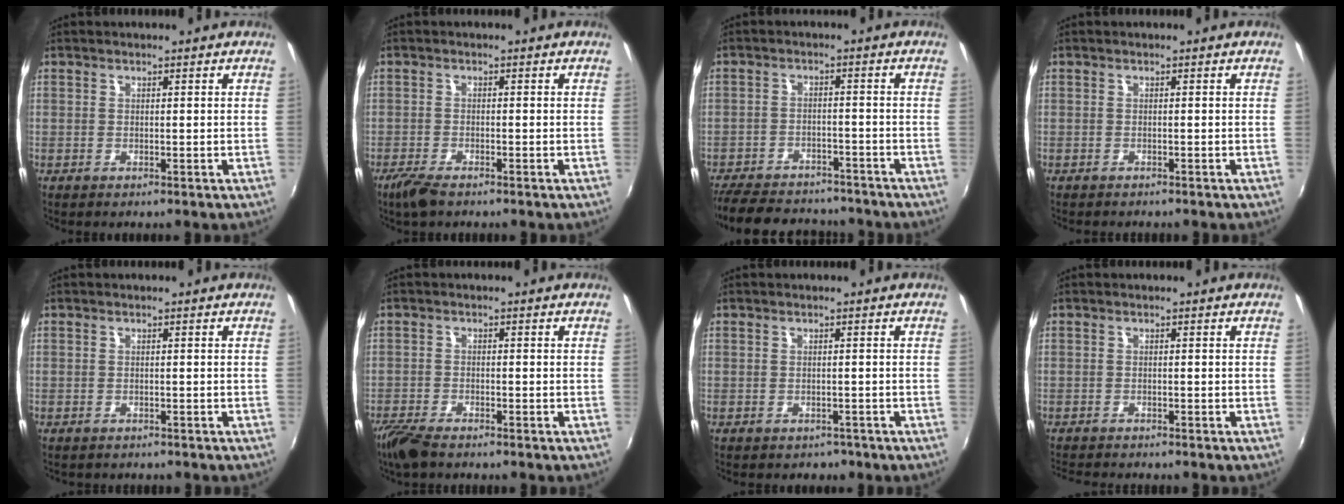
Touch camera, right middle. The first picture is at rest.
{"total": 4.0, "force": [-3.0, 1.1, 2.4], "torque": [-0.065, -0.011, -0.059]}
{"total": 17.2, "force": [-14.6, 6.4, 6.4], "torque": [-0.155, 0.007, -0.208]}
{"total": 1.0, "force": [-1.0, 0.1, 0.1], "torque": [-0.006, -0.006, -0.015]}
{"total": 0.8, "force": [-0.8, 0.3, 0.1], "torque": [-0.006, -0.003, -0.010]}
{"total": 5.8, "force": [-4.7, 1.5, 3.1], "torque": [-0.088, -0.021, -0.093]}
{"total": 2.3, "force": [-1.5, 1.6, 0.4], "torque": [-0.011, -0.006, -0.017]}
{"total": 3.6, "force": [-3.4, 0.3, 1.0], "torque": [-0.031, -0.018, -0.062]}